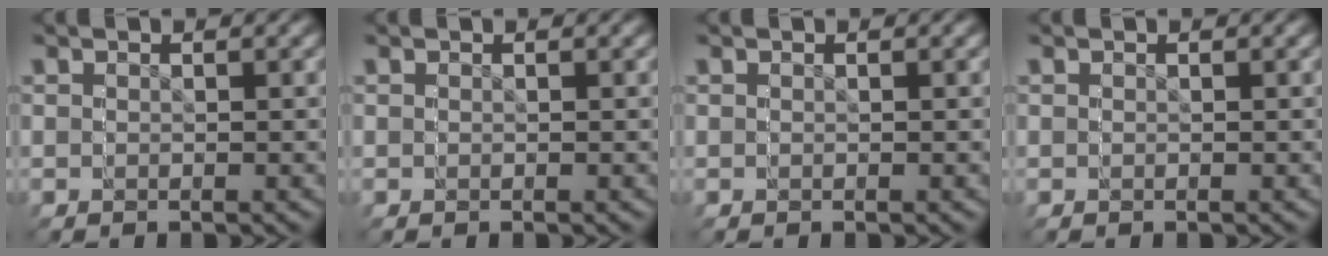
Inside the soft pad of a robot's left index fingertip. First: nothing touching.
{"total": 0.0}
{"total": 0.0}
{"total": 0.0}